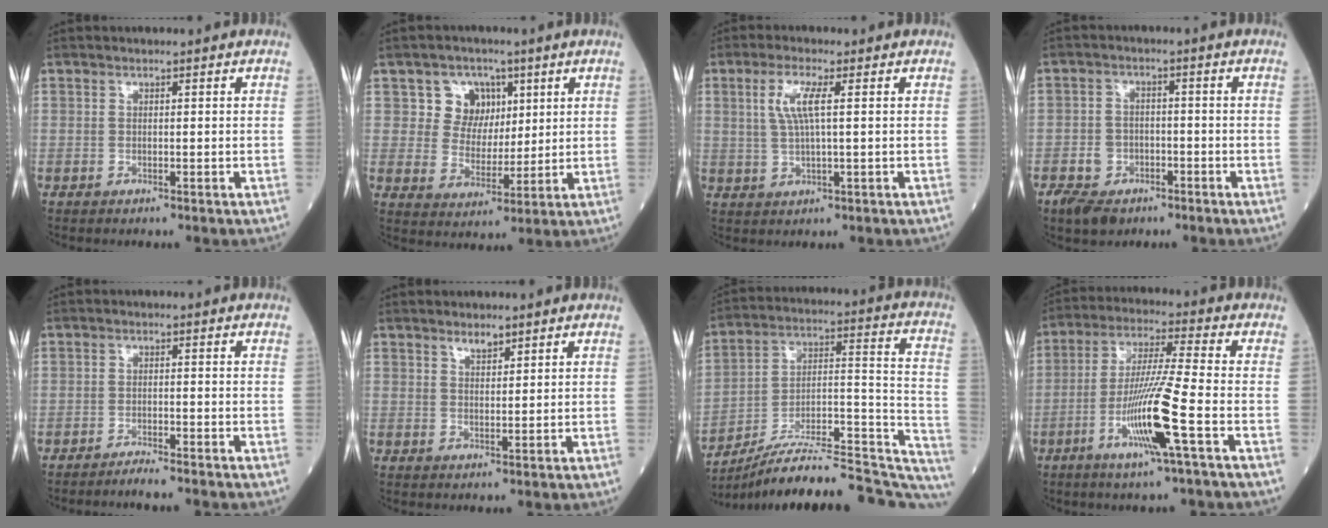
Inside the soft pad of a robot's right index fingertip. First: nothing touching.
{"total": 6.8, "force": [2.9, 5.9, 1.9], "torque": [-0.028, 0.015, 0.053]}
{"total": 4.9, "force": [1.4, 0.5, 4.7], "torque": [-0.104, 0.003, 0.030]}
{"total": 5.5, "force": [-3.2, 3.9, 2.2], "torque": [-0.042, 0.004, -0.047]}
{"total": 2.8, "force": [-2.5, -0.3, 1.1], "torque": [-0.019, -0.002, -0.042]}
{"total": 2.1, "force": [1.7, 0.6, 1.0], "torque": [-0.021, -0.002, 0.031]}
{"total": 26.6, "force": [-23.6, 4.2, 11.5], "torque": [-0.117, 0.036, -0.343]}
{"total": 12.0, "force": [-4.3, -0.9, 11.2], "torque": [-0.219, -0.013, -0.085]}